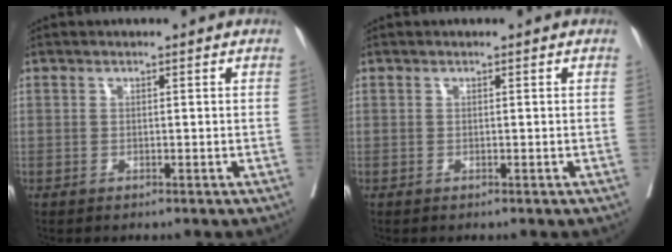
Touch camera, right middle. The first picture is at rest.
{"total": 0.0}